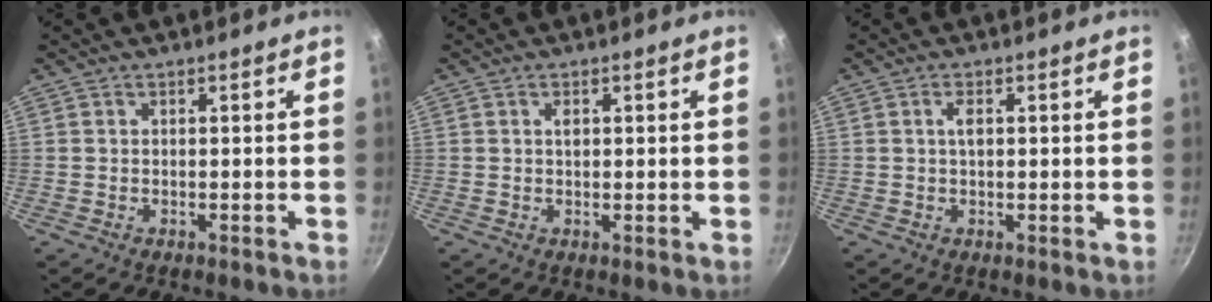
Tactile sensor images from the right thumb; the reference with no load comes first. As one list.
[{"total": 0.6, "force": [0.4, -0.1, 0.4], "torque": [-0.003, -0.004, 0.007]}, {"total": 1.2, "force": [0.4, 0.0, 1.1], "torque": [-0.020, 0.000, 0.008]}]